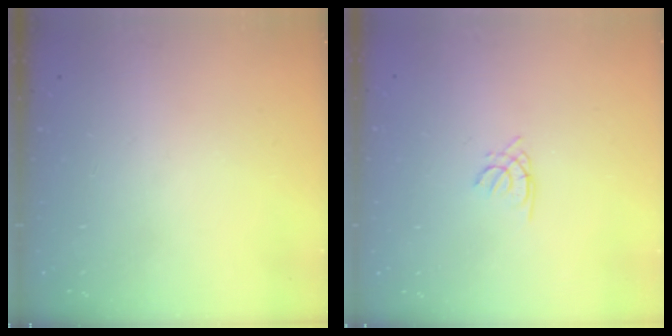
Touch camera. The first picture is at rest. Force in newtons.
{"total": 1.3, "press": 1.2, "slide": 0.4}